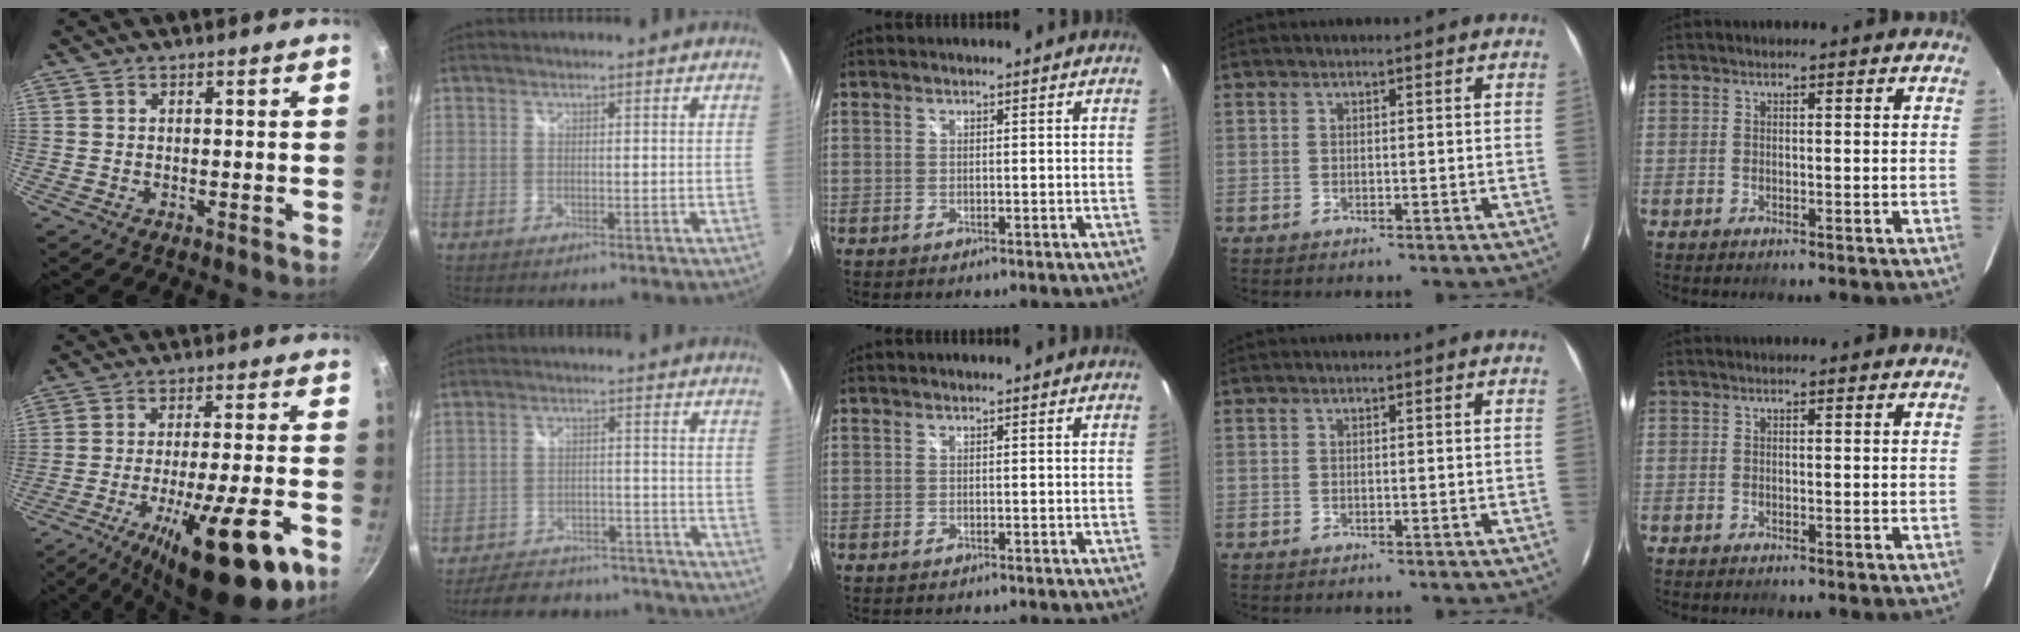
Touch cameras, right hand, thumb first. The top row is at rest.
{"thumb": {"total": 22.4, "force": [-10.7, 5.6, 18.9], "torque": [-0.273, 0.023, -0.160]}, "index": {"total": 21.0, "force": [-18.3, 7.8, 6.7], "torque": [-0.150, 0.039, -0.224]}}